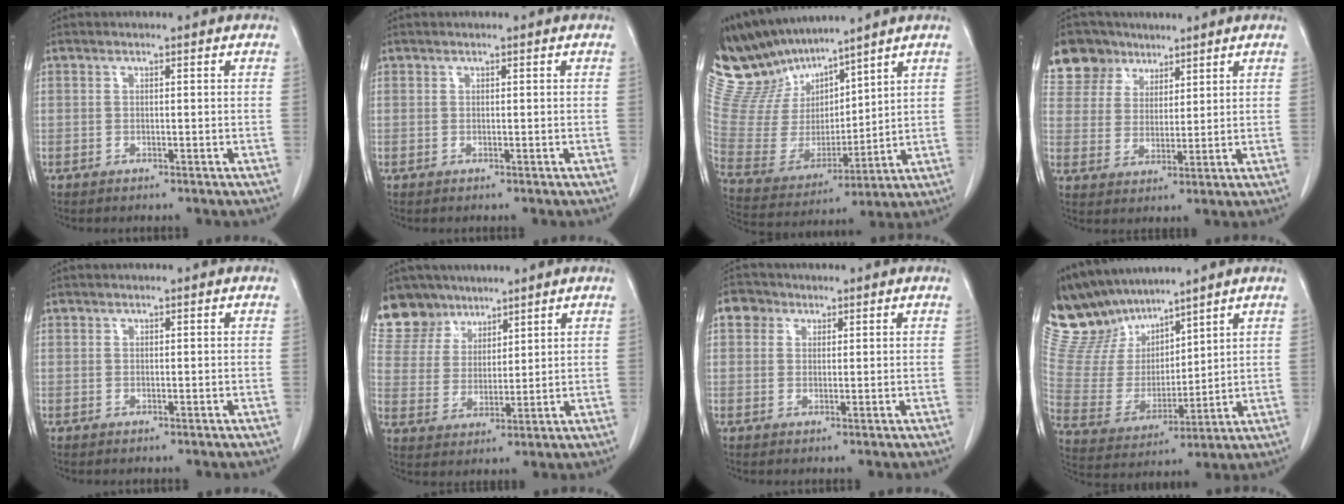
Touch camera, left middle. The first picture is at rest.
{"total": 0.0}
{"total": 14.2, "force": [13.2, 3.6, 4.0], "torque": [-0.102, 0.009, 0.275]}
{"total": 8.7, "force": [6.3, 6.0, 0.8], "torque": [-0.022, 0.023, 0.124]}
{"total": 0.0}
{"total": 9.1, "force": [7.4, 5.3, 0.3], "torque": [-0.010, 0.015, 0.153]}
{"total": 2.9, "force": [1.4, 2.4, 0.8], "torque": [-0.014, 0.010, 0.022]}
{"total": 12.9, "force": [11.9, 4.0, 2.7], "torque": [-0.082, 0.014, 0.253]}